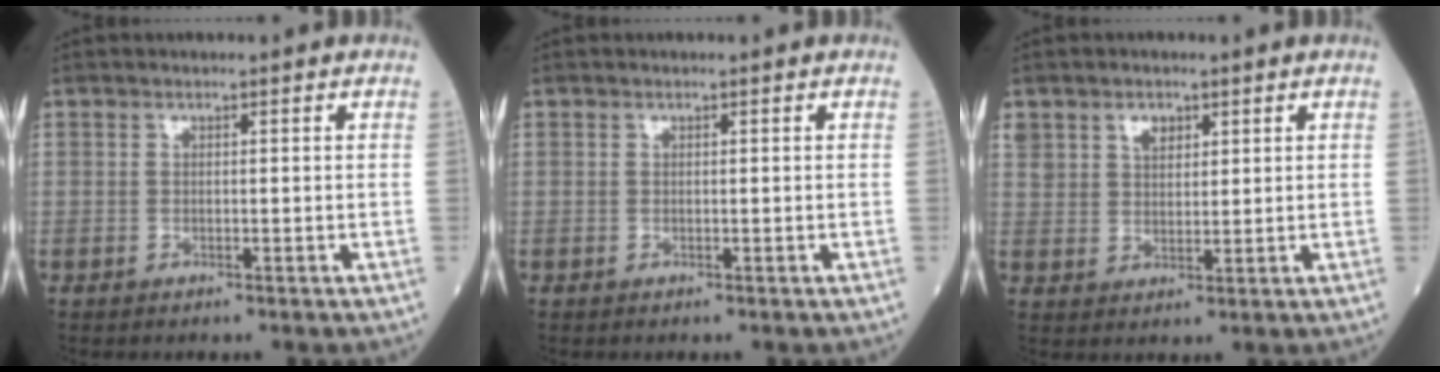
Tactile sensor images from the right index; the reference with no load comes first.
{"total": 0.0}
{"total": 4.0, "force": [2.2, 2.8, 1.8], "torque": [-0.034, 0.007, 0.047]}